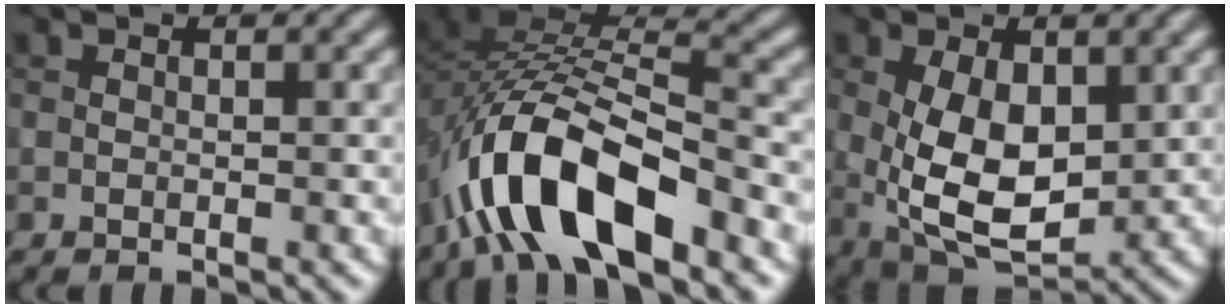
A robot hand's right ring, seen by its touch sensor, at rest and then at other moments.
{"total": 11.4, "force": [-6.2, 4.7, 8.3], "torque": [-0.155, 0.008, -0.120]}
{"total": 8.3, "force": [0.1, 4.7, 6.9], "torque": [-0.139, -0.012, 0.011]}